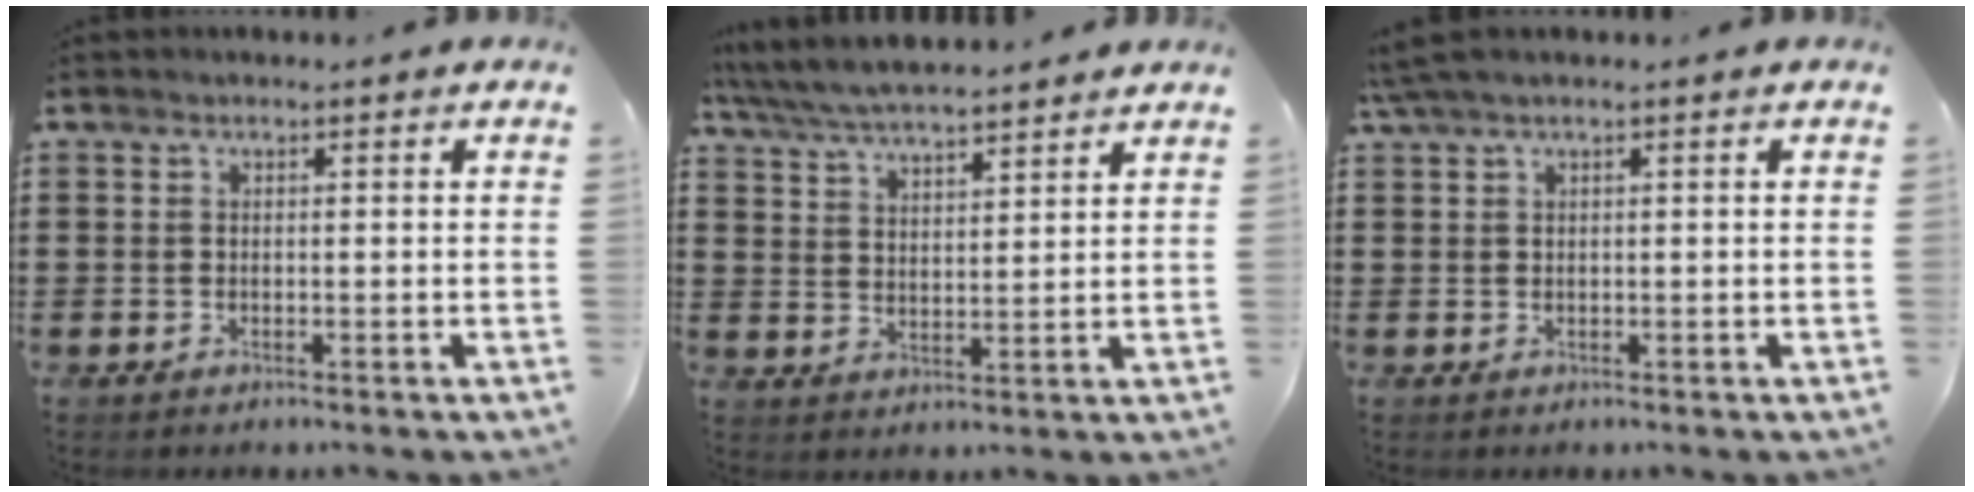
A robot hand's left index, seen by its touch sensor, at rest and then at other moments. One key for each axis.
{"total": 5.9, "fx": 5.5, "fy": 0.7, "fz": 1.8, "tx": -0.055, "ty": -0.021, "tz": 0.100}
{"total": 1.6, "fx": 0.8, "fy": 0.0, "fz": 1.3, "tx": -0.026, "ty": 0.000, "tz": 0.016}